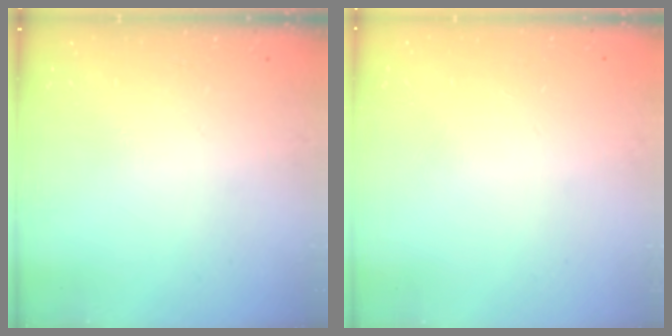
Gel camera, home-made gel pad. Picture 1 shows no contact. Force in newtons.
{"total": 0.0}